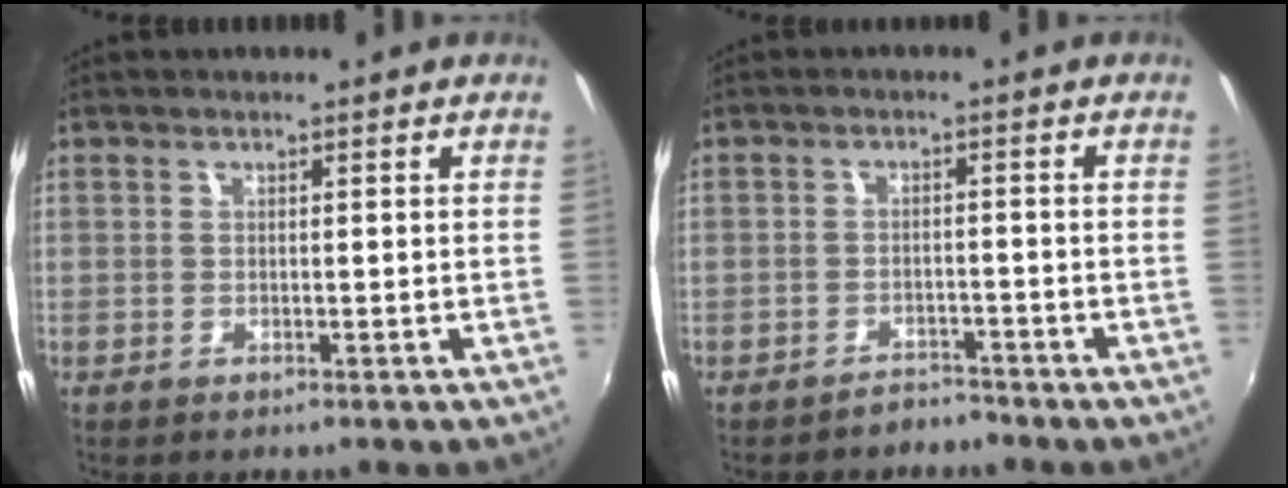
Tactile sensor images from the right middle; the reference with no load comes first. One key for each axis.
{"total": 2.8, "fx": -2.5, "fy": 1.1, "fz": -0.1, "tx": -0.003, "ty": 0.011, "tz": -0.038}